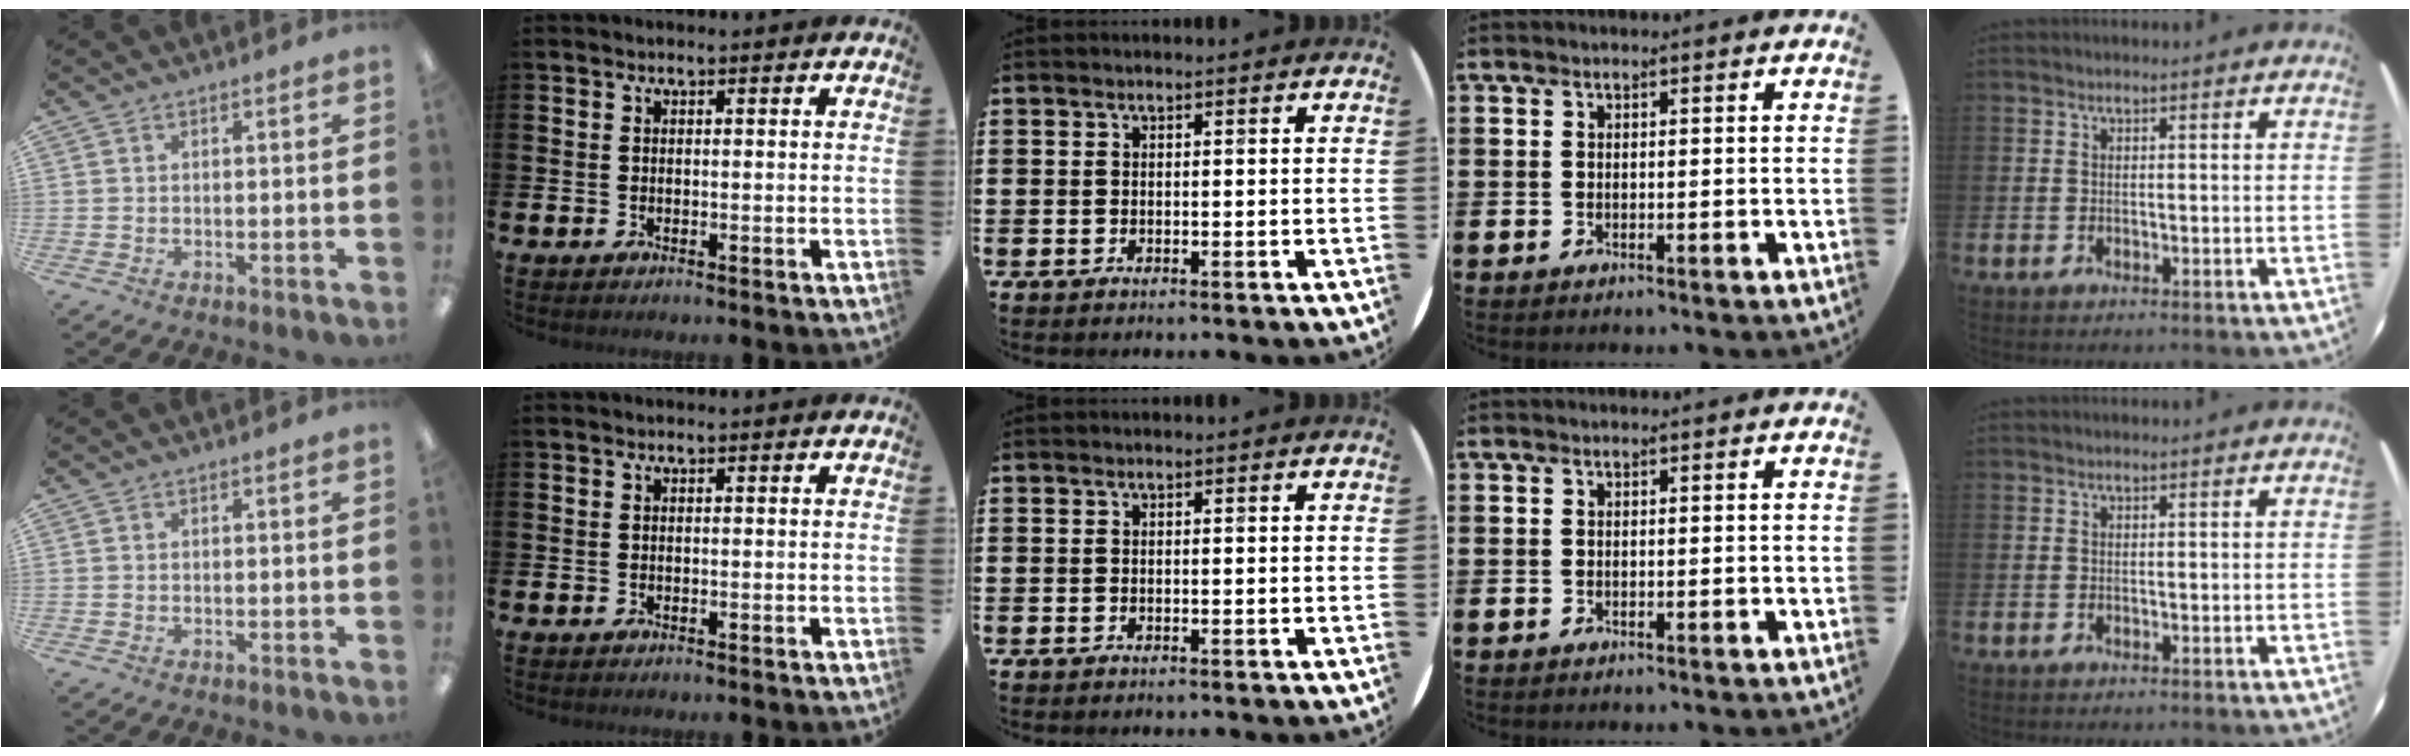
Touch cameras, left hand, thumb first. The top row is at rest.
{}